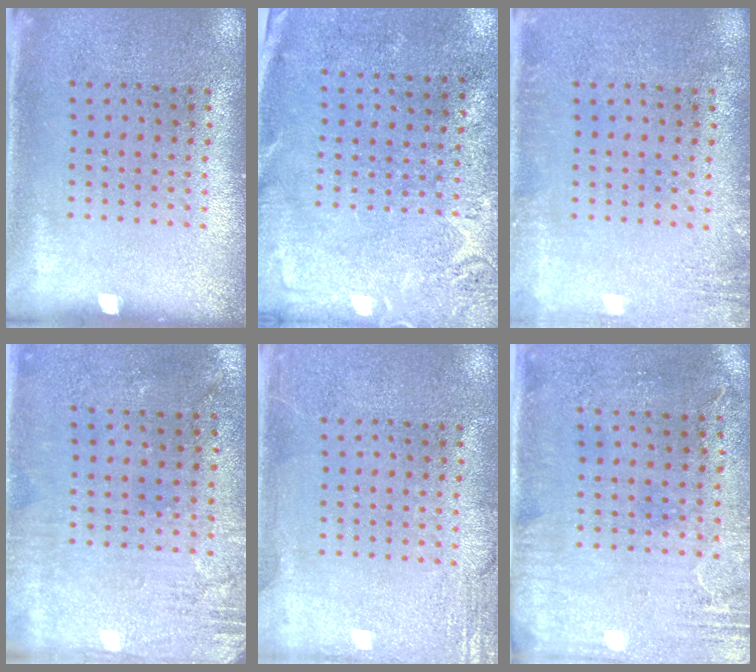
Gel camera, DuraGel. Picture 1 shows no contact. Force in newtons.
{"total": 2.8, "press": 2.3, "slide": 1.6}
{"total": 1.6, "press": 1.6, "slide": 0.2}
{"total": 2.8, "press": 2.3, "slide": 1.6}
{"total": 2.7, "press": 2.7, "slide": 0.3}
{"total": 3.0, "press": 2.5, "slide": 1.8}